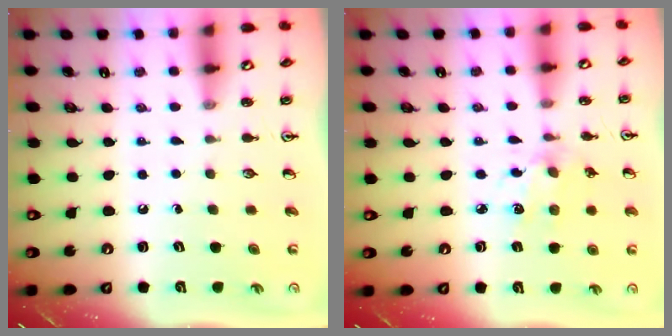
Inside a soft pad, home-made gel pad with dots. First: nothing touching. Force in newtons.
{"total": 6.1, "press": 6.1, "slide": 0.3}